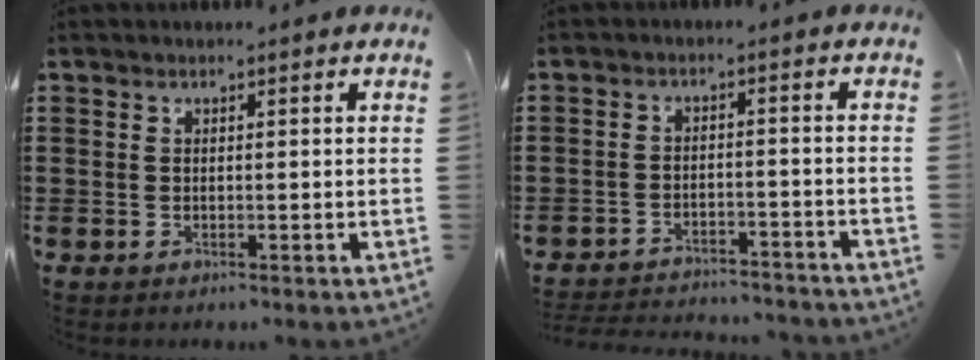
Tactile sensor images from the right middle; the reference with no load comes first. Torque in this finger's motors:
{"motor_torque": [0.08, -0.02, 0.16, 0.08]}